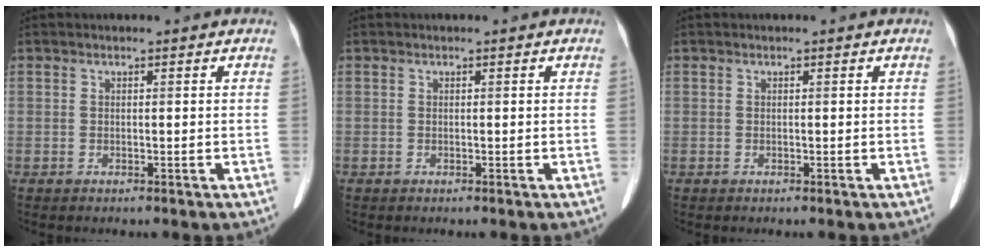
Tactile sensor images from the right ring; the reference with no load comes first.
{"total": 0.0}
{"total": 0.0}